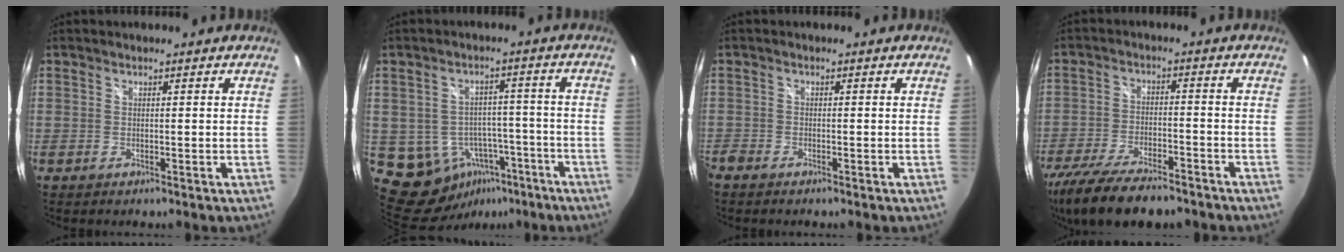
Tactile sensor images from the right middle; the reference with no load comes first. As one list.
[{"total": 11.4, "force": [-5.1, 9.2, 4.4], "torque": [-0.094, 0.024, -0.038]}, {"total": 1.7, "force": [-1.5, 0.5, 0.4], "torque": [-0.013, -0.007, -0.033]}, {"total": 17.4, "force": [-13.7, 4.9, 9.4], "torque": [-0.198, -0.038, -0.228]}]